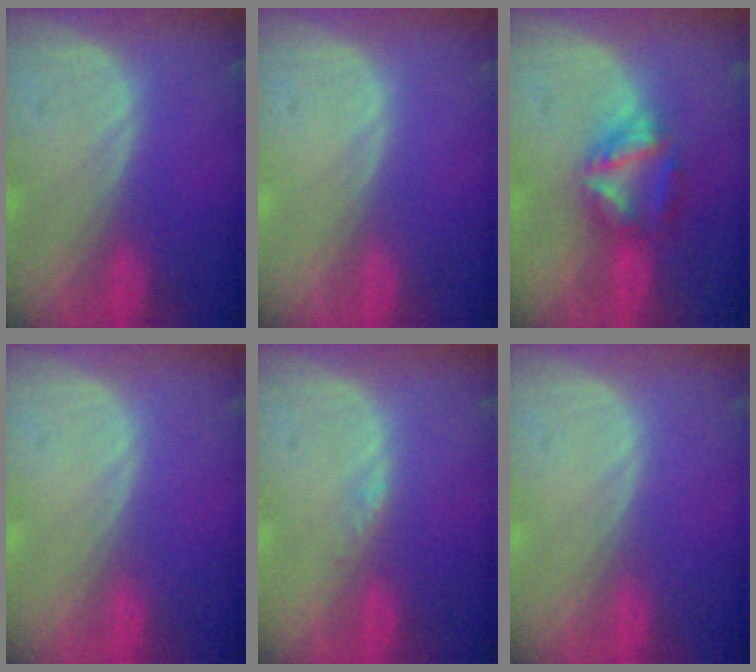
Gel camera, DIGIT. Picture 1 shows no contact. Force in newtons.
{"total": 0.0}
{"total": 5.7, "press": 5.7, "slide": 0.4}
{"total": 0.0}
{"total": 0.8, "press": 0.8, "slide": 0.1}
{"total": 0.0}